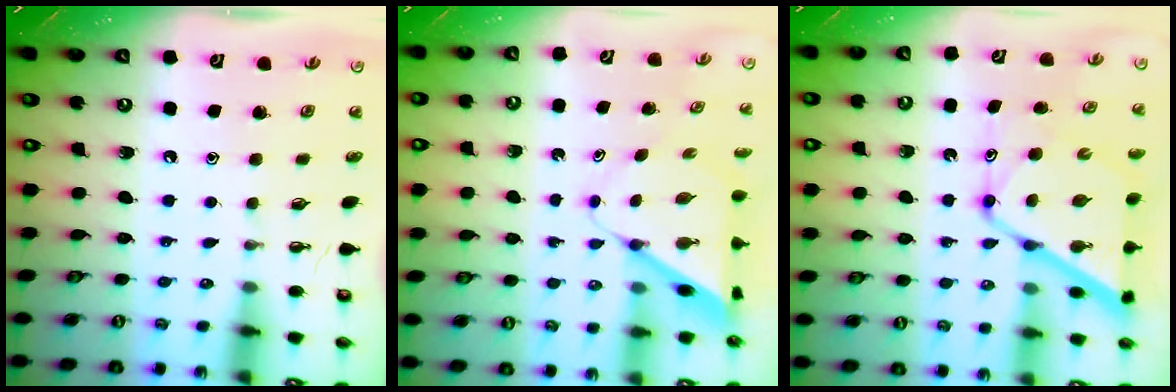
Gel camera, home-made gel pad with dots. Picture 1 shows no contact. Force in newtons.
{"total": 7.2, "press": 7.2, "slide": 0.5}
{"total": 14.0, "press": 14.0, "slide": 1.1}